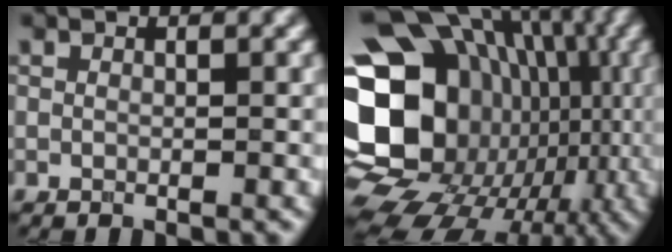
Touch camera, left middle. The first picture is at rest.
{"total": 23.1, "force": [-2.0, 19.8, 11.8], "torque": [-0.203, 0.001, -0.064]}